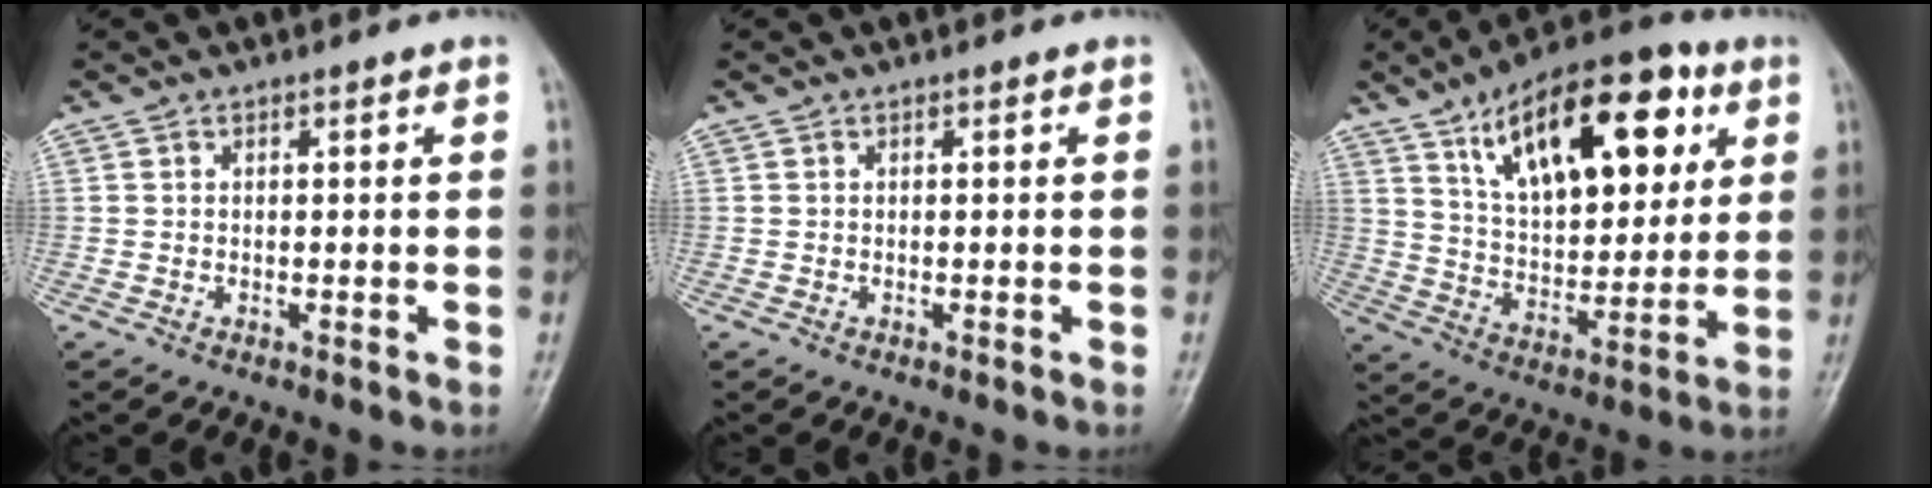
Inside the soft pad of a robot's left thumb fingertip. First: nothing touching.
{"total": 0.0}
{"total": 22.9, "force": [9.8, 11.1, 17.4], "torque": [-0.228, -0.024, 0.162]}